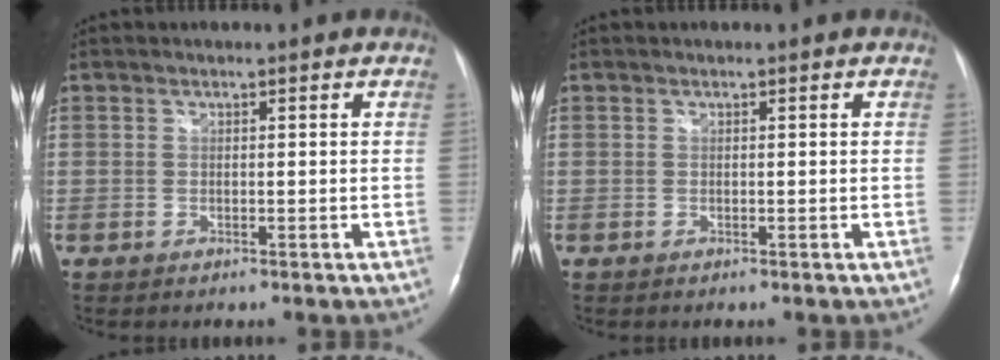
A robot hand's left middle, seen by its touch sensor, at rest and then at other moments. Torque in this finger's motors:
{"motor_torque": [0.03, -0.12, 0.08, 0.01]}